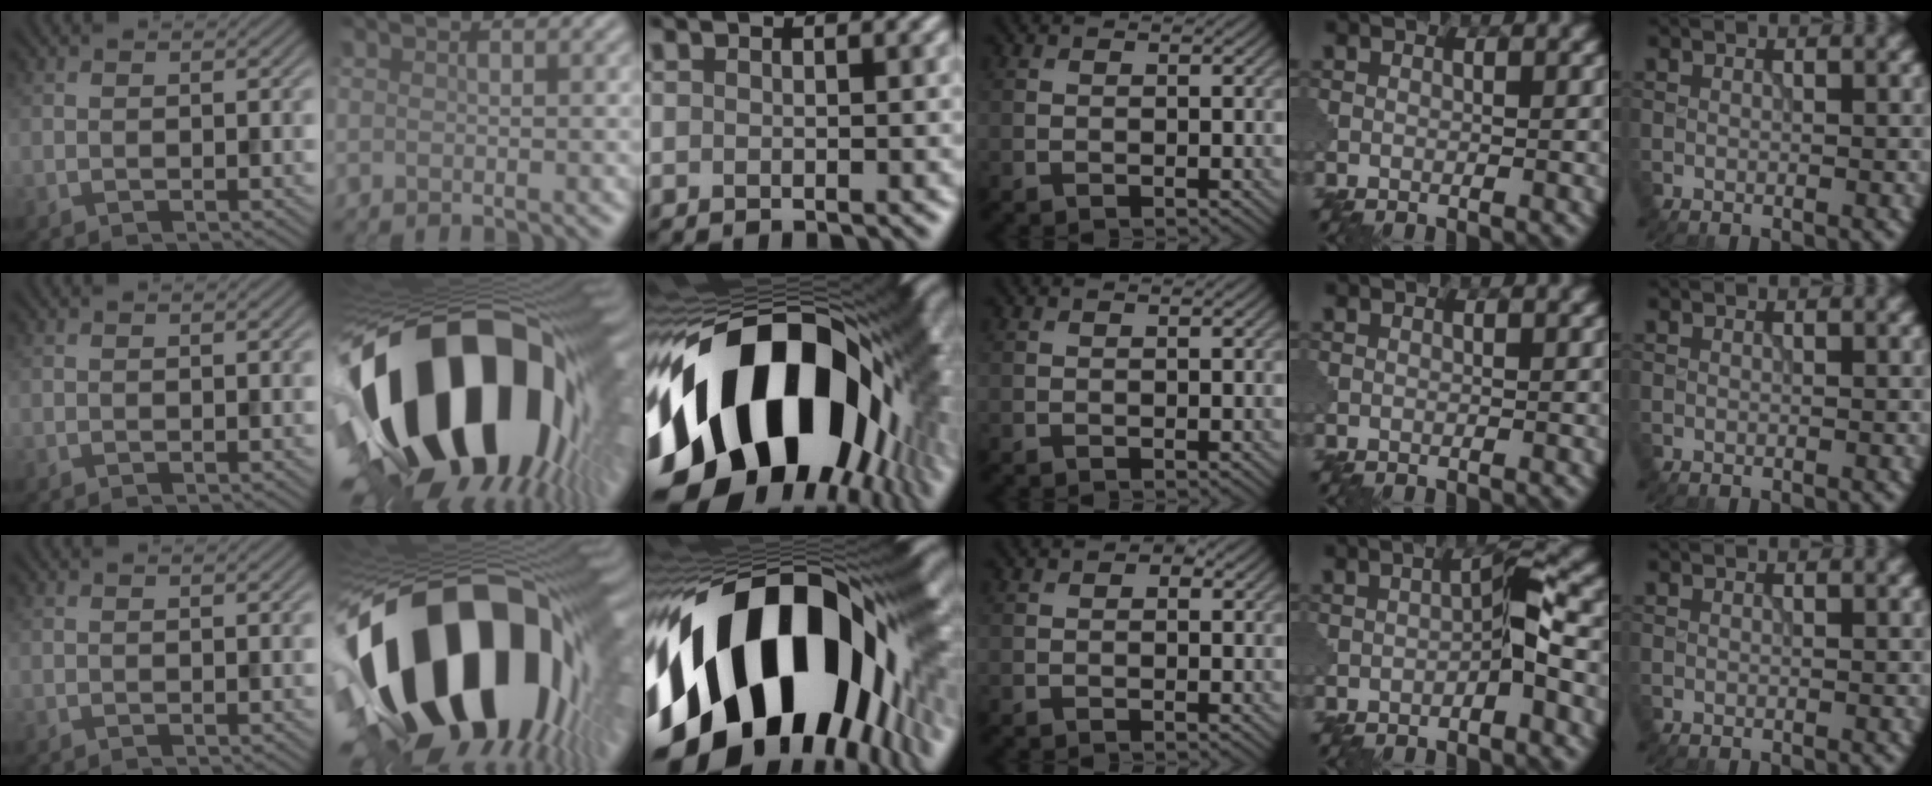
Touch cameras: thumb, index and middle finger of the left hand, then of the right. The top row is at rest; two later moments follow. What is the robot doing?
{"motion": "disassemble", "object": "puzzle pieces"}